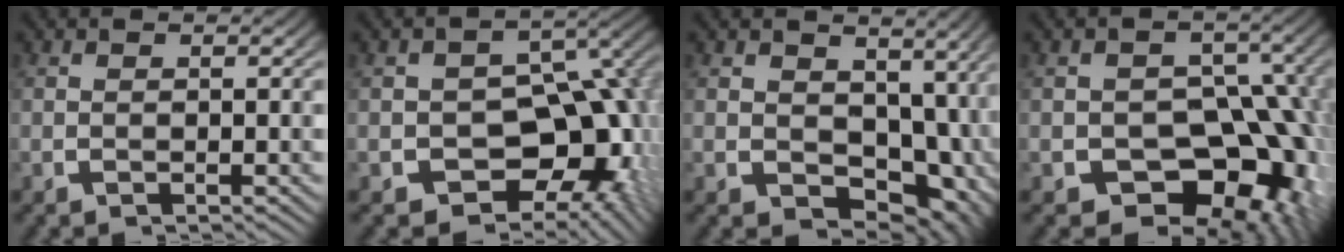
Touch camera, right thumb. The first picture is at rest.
{"total": 14.1, "force": [-3.6, 10.5, 8.7], "torque": [-0.147, -0.065, -0.036]}
{"total": 8.5, "force": [0.6, 6.5, 5.5], "torque": [-0.090, -0.043, 0.027]}
{"total": 15.9, "force": [-4.8, 11.6, 9.7], "torque": [-0.162, -0.079, -0.052]}